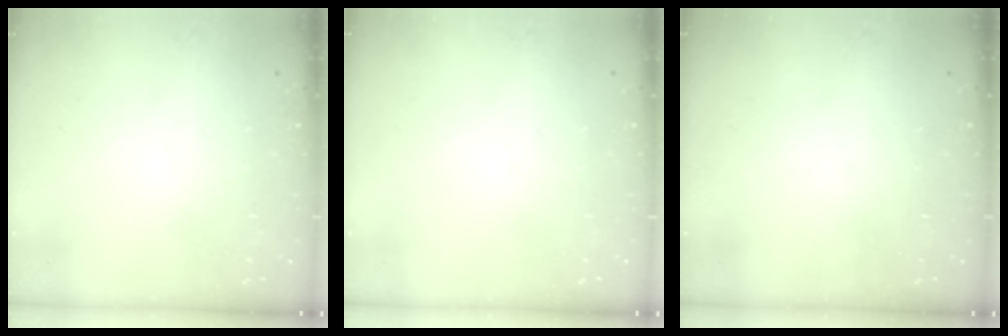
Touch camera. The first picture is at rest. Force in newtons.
{"total": 0.0}
{"total": 0.0}